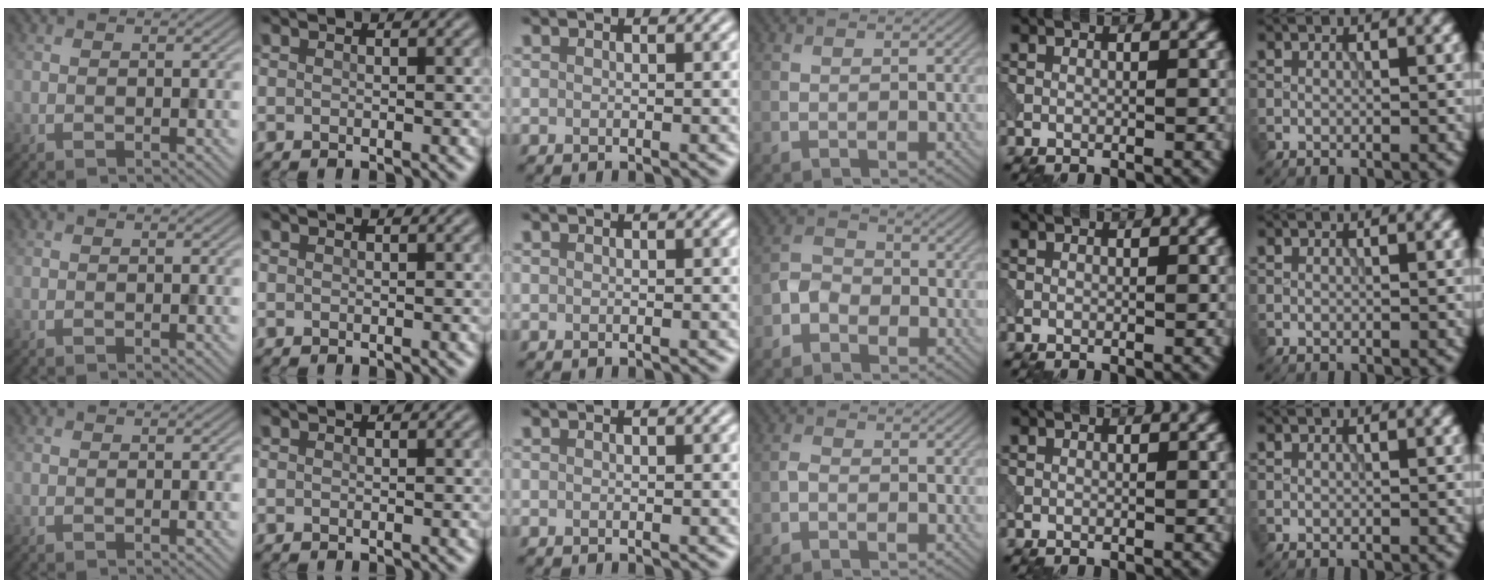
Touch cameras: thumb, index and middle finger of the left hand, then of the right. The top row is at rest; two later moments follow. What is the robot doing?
{"motion": "open", "object": "sandwich press"}